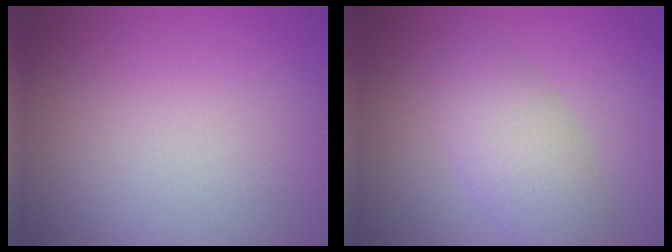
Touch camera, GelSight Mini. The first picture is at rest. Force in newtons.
{"total": 4.2, "press": 4.2, "slide": 0.1}